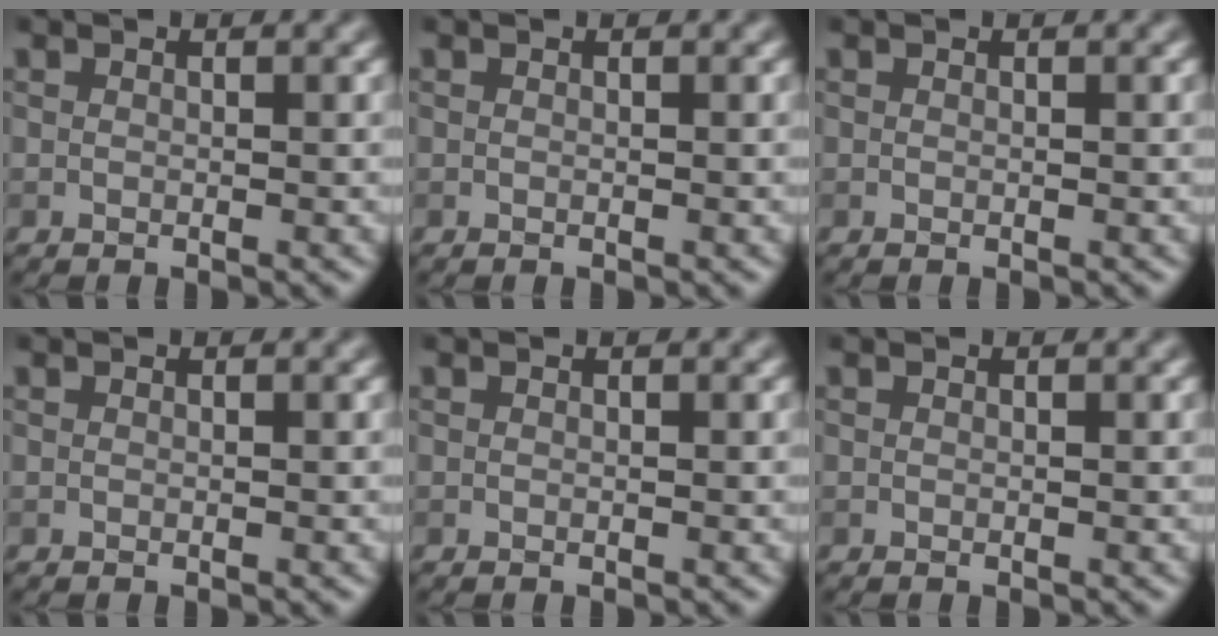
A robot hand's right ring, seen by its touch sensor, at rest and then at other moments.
{"total": 0.0}
{"total": 0.0}
{"total": 0.0}
{"total": 0.0}
{"total": 0.0}